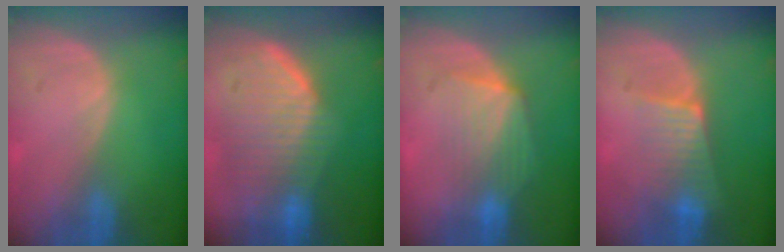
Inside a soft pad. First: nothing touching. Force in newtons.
{"total": 10.0, "press": 9.0, "slide": 4.4}
{"total": 7.3, "press": 6.9, "slide": 2.6}
{"total": 6.4, "press": 5.7, "slide": 3.0}